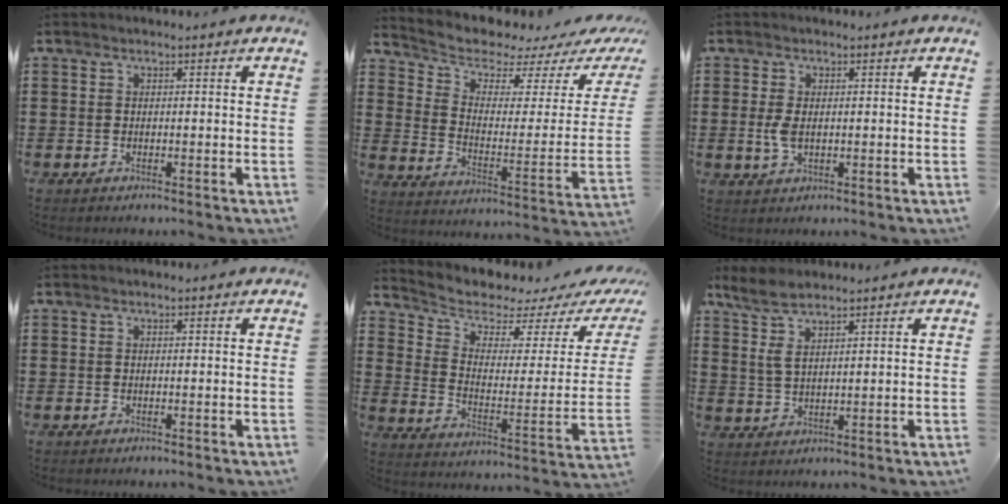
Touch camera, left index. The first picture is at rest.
{"total": 4.5, "force": [4.1, 1.5, 1.1], "torque": [-0.053, -0.037, 0.066]}
{"total": 3.1, "force": [0.1, 1.6, 2.7], "torque": [-0.076, -0.004, -0.006]}
{"total": 0.0}
{"total": 4.2, "force": [3.6, 1.6, 1.4], "torque": [-0.055, -0.029, 0.058]}
{"total": 4.7, "force": [3.1, 1.4, 3.3], "torque": [-0.080, 0.000, 0.054]}